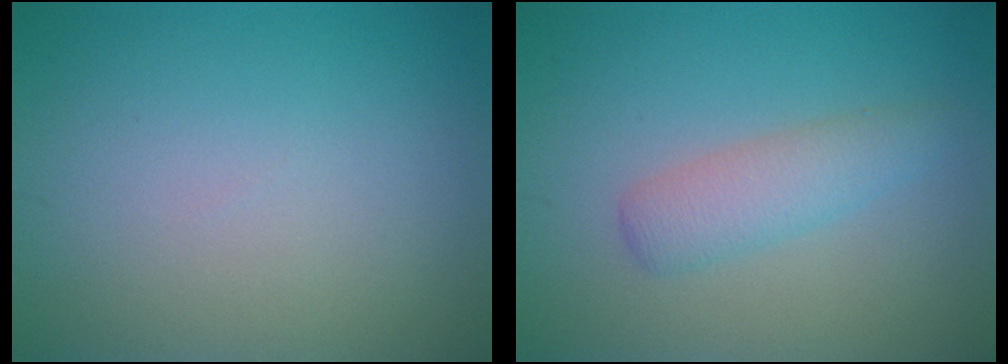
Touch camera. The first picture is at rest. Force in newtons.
{"total": 2.6, "press": 2.6, "slide": 0.0}